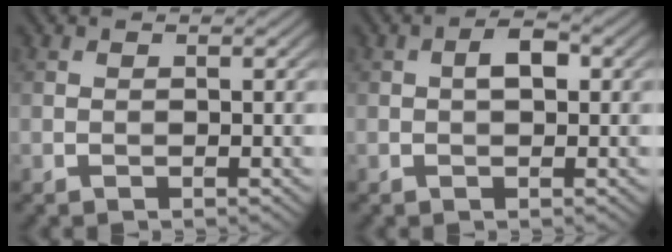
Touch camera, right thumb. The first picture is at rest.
{"total": 2.4, "force": [0.3, 1.2, 2.0], "torque": [-0.032, 0.006, 0.000]}